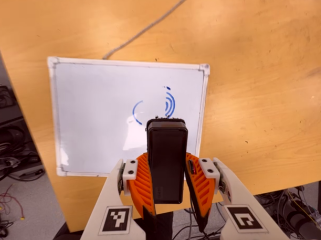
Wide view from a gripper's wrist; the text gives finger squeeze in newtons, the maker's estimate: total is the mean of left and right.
{"total": 7.6, "left": 5.9, "right": 9.3}